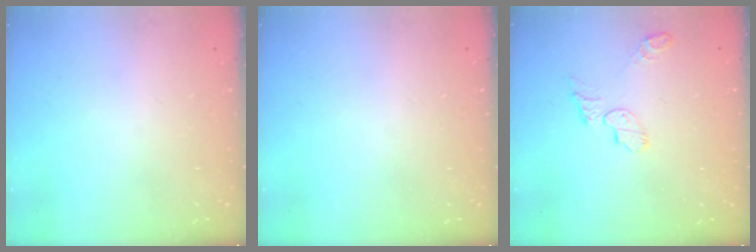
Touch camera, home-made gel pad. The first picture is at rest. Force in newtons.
{"total": 0.0}
{"total": 6.8, "press": 6.8, "slide": 0.4}